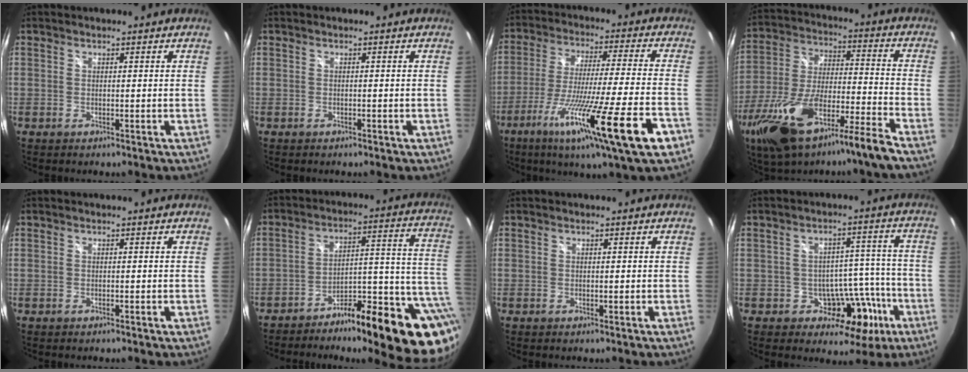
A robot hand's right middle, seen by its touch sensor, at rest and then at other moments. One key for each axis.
{"total": 1.0, "fx": -0.7, "fy": 0.4, "fz": 0.5, "tx": -0.007, "ty": -0.001, "tz": -0.010}
{"total": 22.5, "fx": -12.3, "fy": -0.3, "fz": 18.8, "tx": -0.316, "ty": -0.080, "tz": -0.198}
{"total": 19.2, "fx": -13.0, "fy": 2.5, "fz": 14.0, "tx": -0.274, "ty": -0.028, "tz": -0.230}
{"total": 0.7, "fx": -0.5, "fy": 0.3, "fz": 0.4, "tx": -0.006, "ty": 0.000, "tz": -0.009}
{"total": 22.6, "fx": -13.8, "fy": 5.4, "fz": 17.0, "tx": -0.171, "ty": 0.015, "tz": -0.191}
{"total": 0.5, "fx": -0.2, "fy": 0.2, "fz": 0.4, "tx": -0.006, "ty": 0.001, "tz": -0.004}
{"total": 9.7, "fx": -4.7, "fy": 7.1, "fz": 4.6, "tx": -0.057, "ty": 0.034, "tz": -0.049}